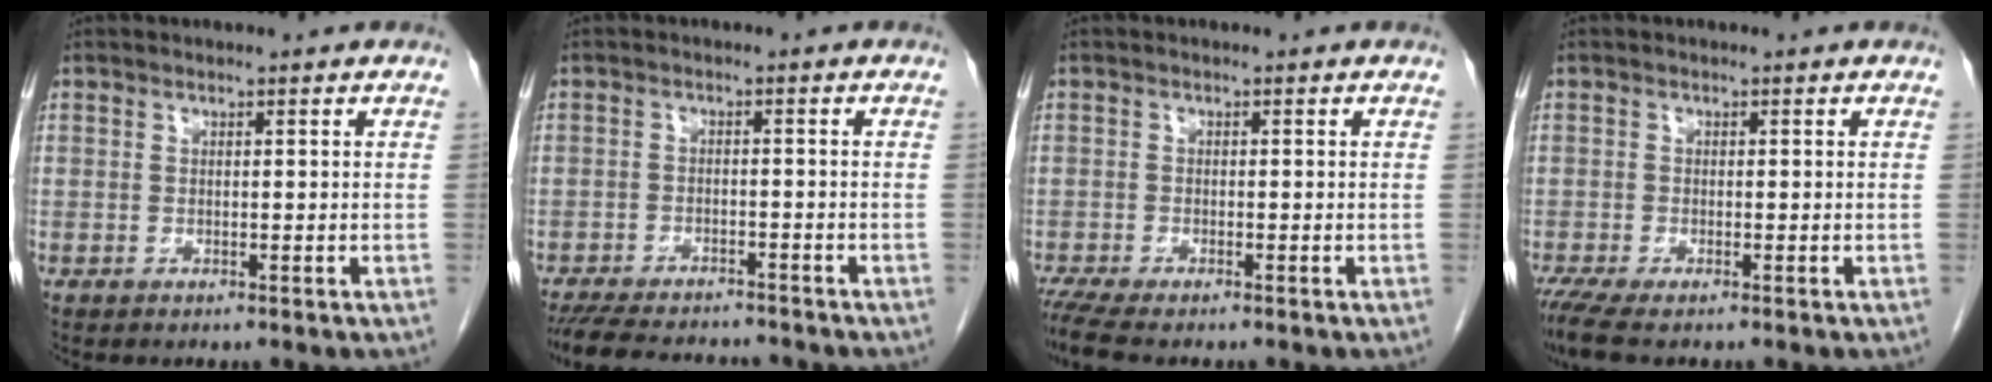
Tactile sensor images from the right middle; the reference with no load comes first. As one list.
[{"total": 11.8, "force": [-10.7, 2.5, 4.3], "torque": [-0.084, -0.009, -0.152]}, {"total": 4.5, "force": [-3.8, 0.0, 2.4], "torque": [-0.047, -0.016, -0.067]}, {"total": 3.6, "force": [-2.8, 0.1, 2.3], "torque": [-0.051, -0.013, -0.055]}]